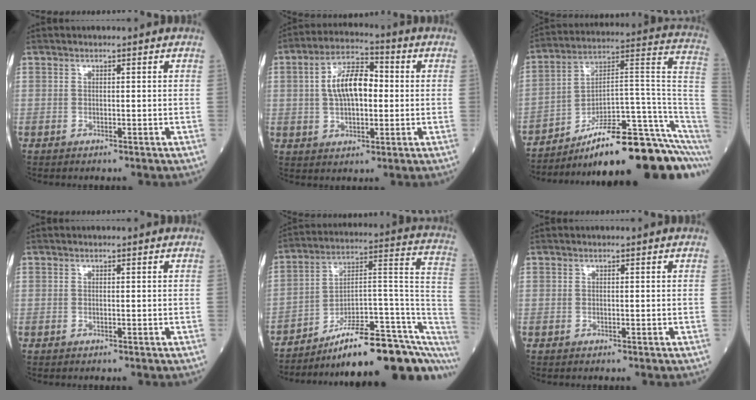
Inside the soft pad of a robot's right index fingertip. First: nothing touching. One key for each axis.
{"total": 9.6, "fx": 0.8, "fy": 4.3, "fz": 8.5, "tx": -0.164, "ty": 0.021, "tz": 0.013}
{"total": 22.2, "fx": -15.0, "fy": 1.3, "fz": 16.3, "tx": -0.149, "ty": 0.049, "tz": -0.238}
{"total": 0.0}
{"total": 22.3, "fx": -16.2, "fy": 4.3, "fz": 14.6, "tx": -0.124, "ty": 0.050, "tz": -0.238}
{"total": 0.0}